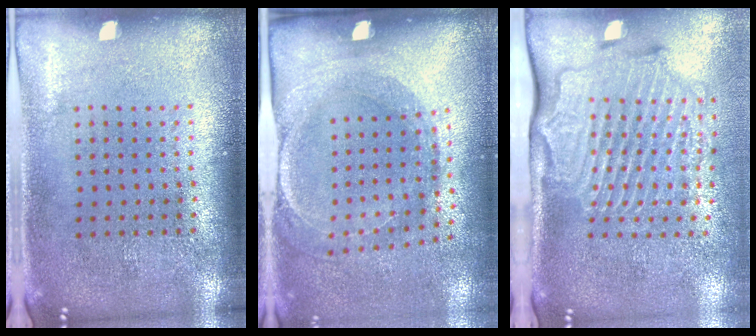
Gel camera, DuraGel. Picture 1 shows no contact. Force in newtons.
{"total": 1.6, "press": 1.4, "slide": 0.8}
{"total": 2.9, "press": 2.2, "slide": 1.9}